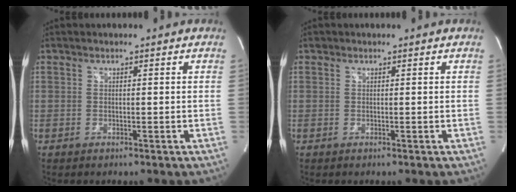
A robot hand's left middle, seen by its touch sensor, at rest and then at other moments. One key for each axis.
{"total": 0.0}